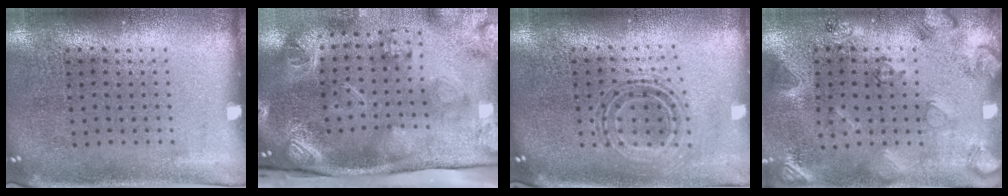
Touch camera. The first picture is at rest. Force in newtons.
{"total": 4.6, "press": 3.2, "slide": 3.2}
{"total": 0.8, "press": 0.8, "slide": 0.3}
{"total": 2.2, "press": 1.9, "slide": 1.1}